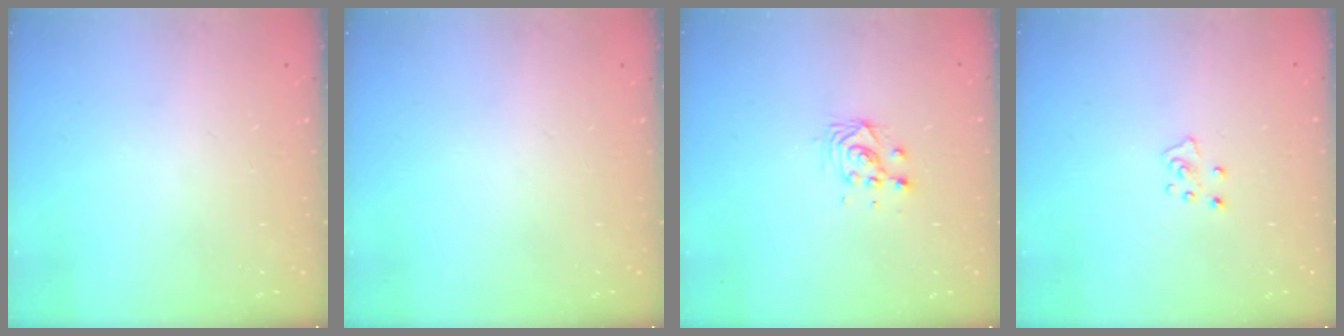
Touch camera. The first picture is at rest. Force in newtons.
{"total": 0.0}
{"total": 4.8, "press": 4.8, "slide": 0.3}
{"total": 5.0, "press": 5.0, "slide": 0.3}